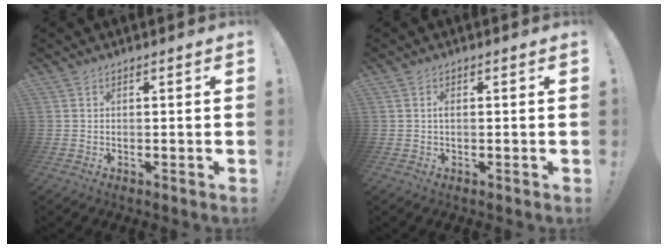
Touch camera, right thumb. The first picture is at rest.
{"total": 1.0, "force": [-0.2, 0.1, 1.0], "torque": [-0.023, 0.003, -0.004]}